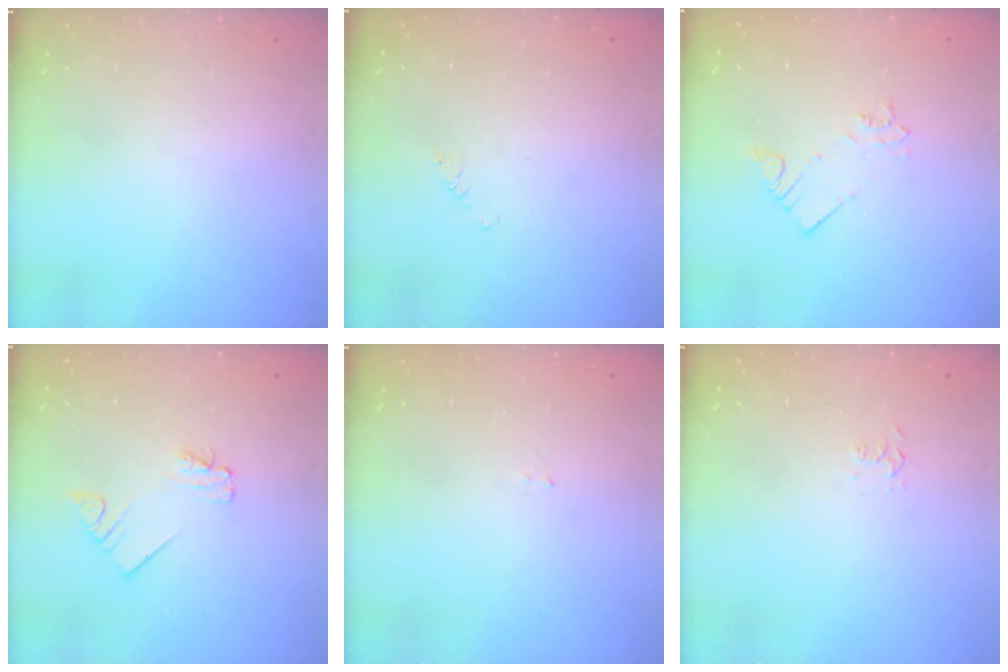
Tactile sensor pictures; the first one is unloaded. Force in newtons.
{"total": 2.0, "press": 2.0, "slide": 0.3}
{"total": 2.1, "press": 2.1, "slide": 0.0}
{"total": 2.2, "press": 2.2, "slide": 0.3}
{"total": 1.6, "press": 1.6, "slide": 0.1}
{"total": 4.5, "press": 4.5, "slide": 0.8}